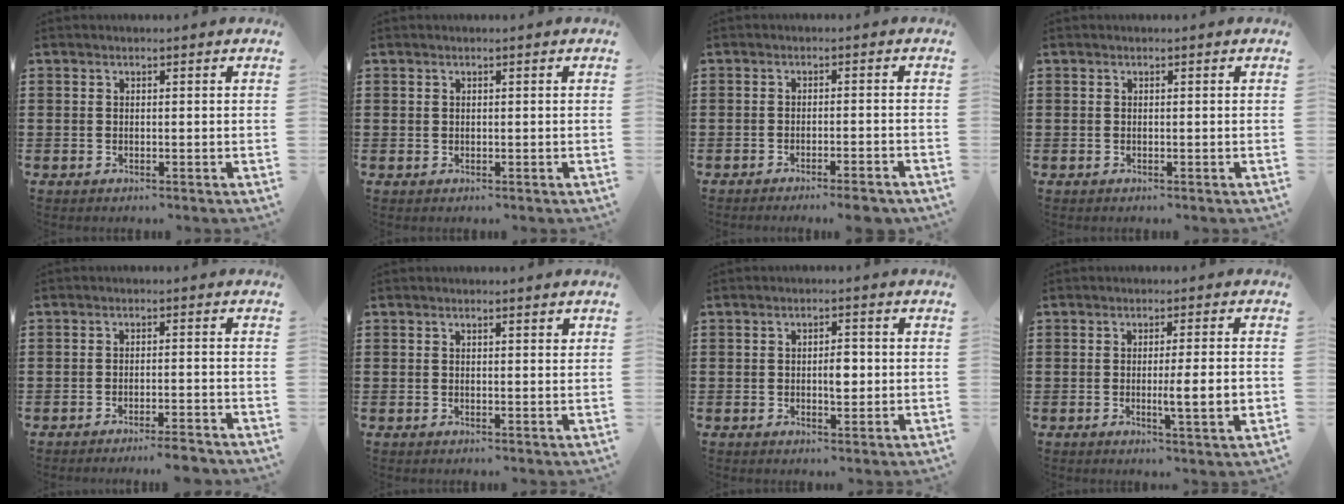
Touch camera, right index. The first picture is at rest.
{"total": 0.5, "force": [0.2, 0.4, 0.1], "torque": [-0.003, 0.003, 0.005]}
{"total": 2.8, "force": [-2.4, -0.4, 1.3], "torque": [-0.023, -0.003, -0.047]}
{"total": 0.0}
{"total": 3.0, "force": [-2.8, -0.4, 1.2], "torque": [-0.022, -0.004, -0.054]}
{"total": 0.7, "force": [0.4, 0.2, 0.5], "torque": [-0.011, 0.001, 0.007]}
{"total": 3.1, "force": [-0.1, 1.3, 2.8], "torque": [-0.045, 0.000, -0.005]}
{"total": 5.5, "force": [-0.9, 0.2, 5.4], "torque": [-0.082, -0.014, -0.018]}